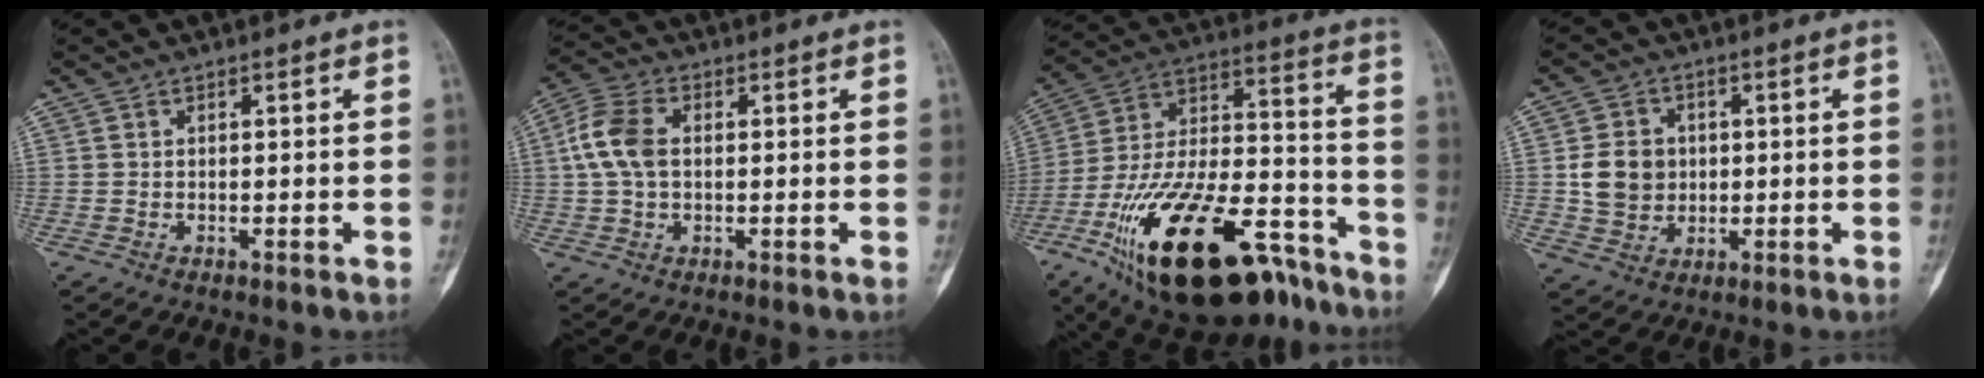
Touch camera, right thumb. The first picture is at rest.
{"total": 8.2, "force": [0.9, 5.2, 6.3], "torque": [-0.141, 0.018, 0.014]}
{"total": 31.8, "force": [-18.4, 13.5, 22.2], "torque": [-0.393, 0.065, -0.304]}
{"total": 8.2, "force": [0.4, 7.0, 4.1], "torque": [-0.049, 0.000, 0.010]}